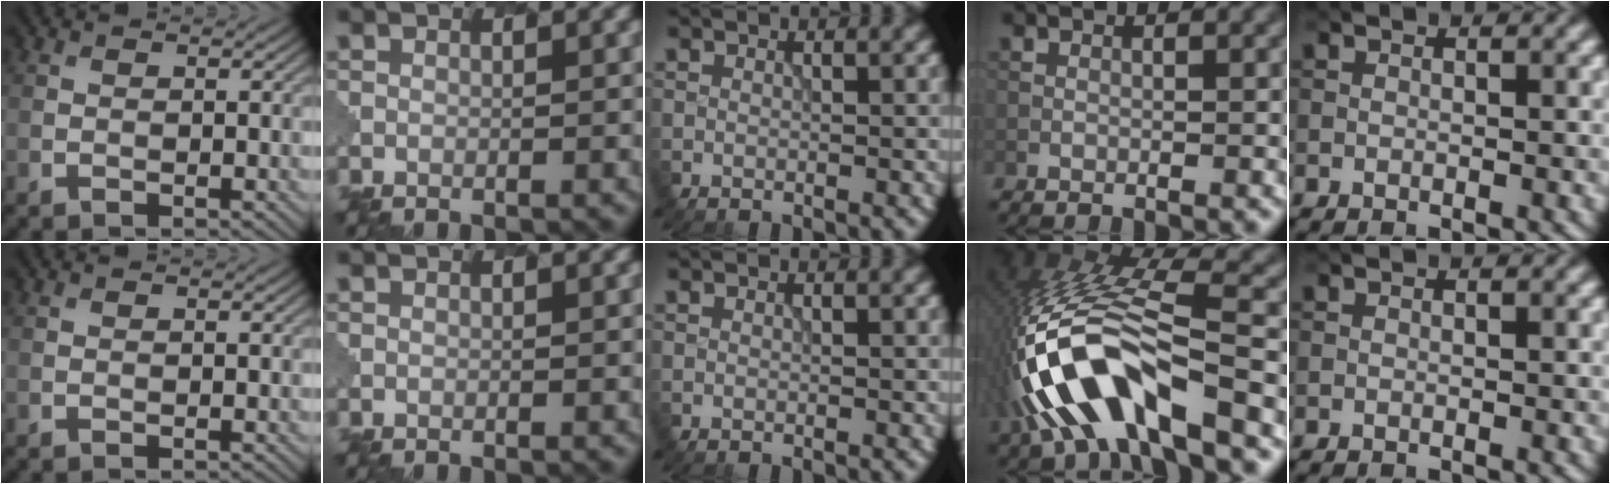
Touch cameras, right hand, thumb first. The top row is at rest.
{"ring": {"total": 12.3, "force": [-5.3, 4.4, 10.1], "torque": [-0.215, 0.006, -0.096]}}